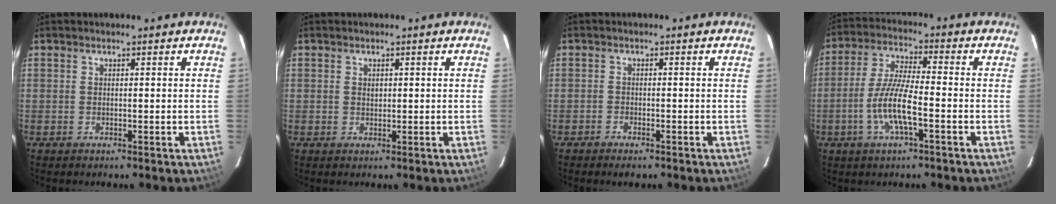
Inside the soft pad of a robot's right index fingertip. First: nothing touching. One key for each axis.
{"total": 1.2, "fx": 0.3, "fy": 1.0, "fz": 0.7, "tx": -0.012, "ty": 0.003, "tz": 0.005}
{"total": 2.3, "fx": -1.8, "fy": 0.9, "fz": 1.1, "tx": -0.032, "ty": -0.002, "tz": -0.034}
{"total": 9.5, "fx": -3.4, "fy": 1.8, "fz": 8.7, "tx": -0.179, "ty": -0.003, "tz": -0.067}